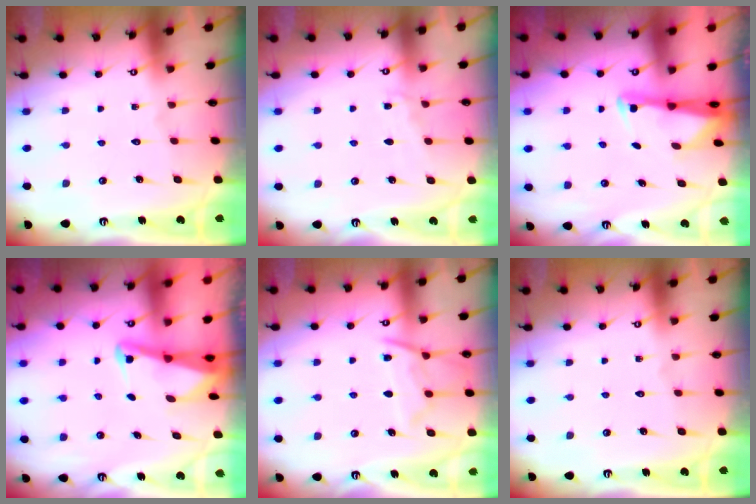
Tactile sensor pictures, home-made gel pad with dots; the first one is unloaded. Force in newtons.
{"total": 3.7, "press": 3.7, "slide": 0.5}
{"total": 2.7, "press": 2.7, "slide": 0.5}
{"total": 2.6, "press": 2.5, "slide": 0.6}
{"total": 11.0, "press": 11.0, "slide": 1.2}
{"total": 0.0}